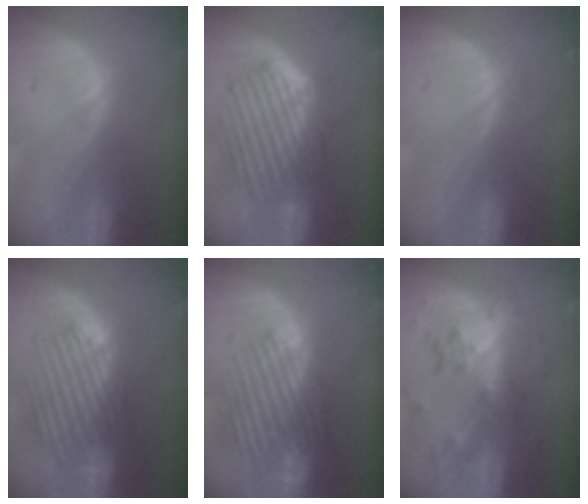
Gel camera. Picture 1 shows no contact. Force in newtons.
{"total": 9.6, "press": 8.5, "slide": 4.5}
{"total": 0.0}
{"total": 8.5, "press": 8.1, "slide": 2.5}
{"total": 10.2, "press": 9.1, "slide": 4.7}
{"total": 8.5, "press": 7.4, "slide": 4.1}